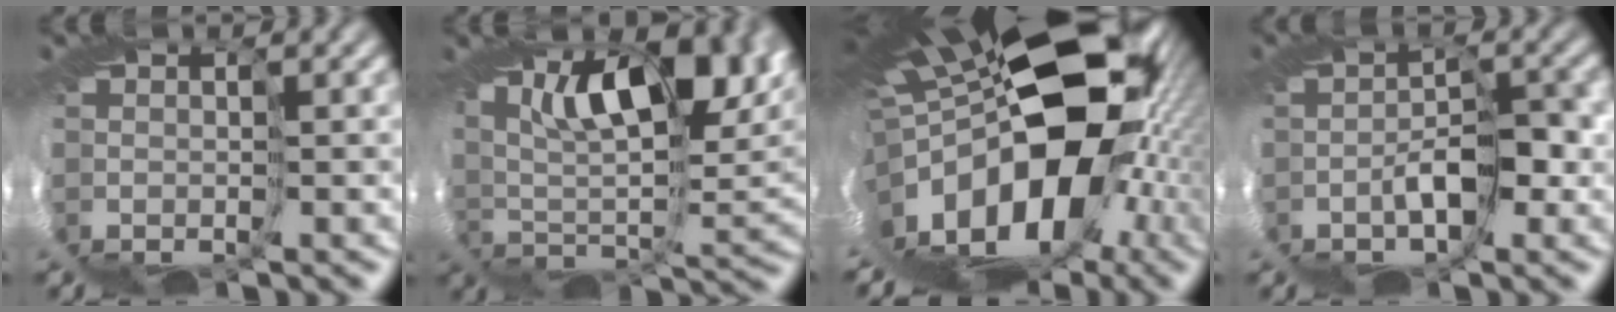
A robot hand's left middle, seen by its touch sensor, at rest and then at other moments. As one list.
[{"total": 11.3, "force": [6.9, 3.3, 8.3], "torque": [-0.118, 0.014, 0.110]}, {"total": 15.4, "force": [-1.3, 9.8, 11.8], "torque": [-0.215, -0.029, -0.031]}, {"total": 1.6, "force": [-0.7, -0.8, 1.2], "torque": [-0.028, 0.005, -0.019]}]